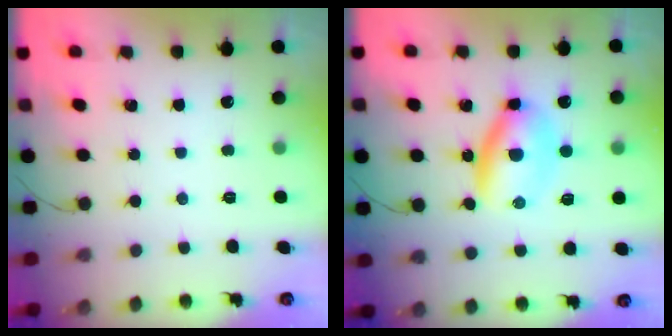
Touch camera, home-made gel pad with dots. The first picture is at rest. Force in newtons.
{"total": 7.0, "press": 6.9, "slide": 1.1}